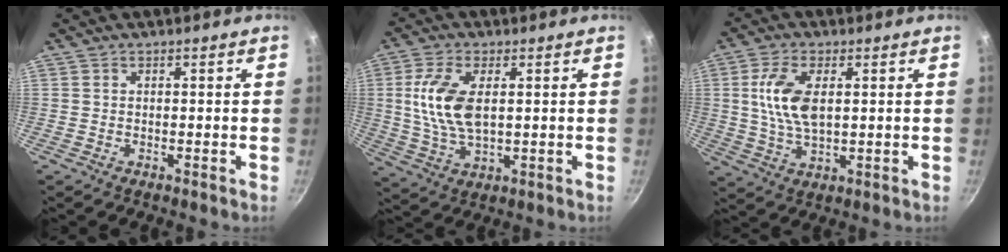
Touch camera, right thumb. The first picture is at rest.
{"total": 10.7, "force": [1.7, 5.4, 9.1], "torque": [-0.180, -0.004, 0.036]}
{"total": 9.6, "force": [1.7, 4.8, 8.1], "torque": [-0.156, -0.003, 0.036]}